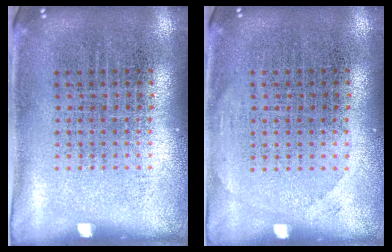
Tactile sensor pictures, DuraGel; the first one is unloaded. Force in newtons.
{"total": 0.8, "press": 0.8, "slide": 0.2}